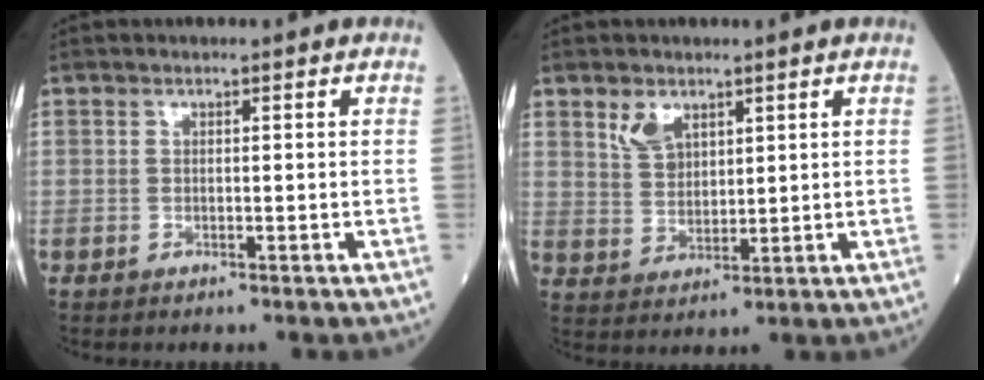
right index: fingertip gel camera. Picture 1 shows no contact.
{"total": 4.3, "force": [2.6, 2.5, 2.2], "torque": [-0.049, 0.003, 0.061]}